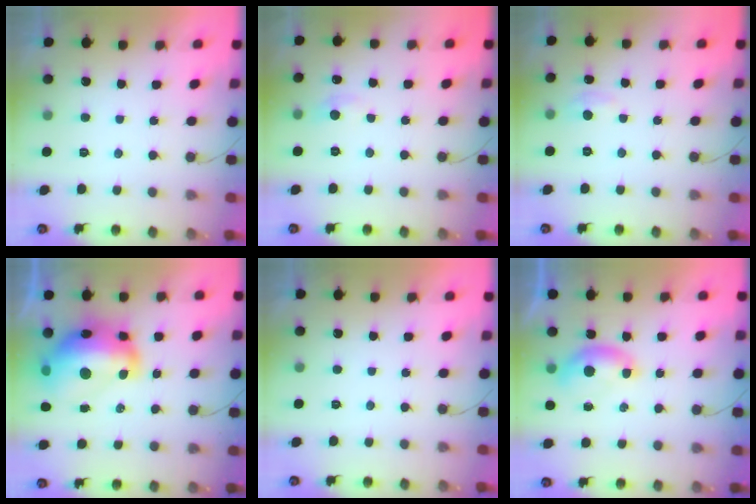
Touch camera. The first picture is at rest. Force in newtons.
{"total": 4.9, "press": 4.9, "slide": 0.6}
{"total": 3.7, "press": 3.7, "slide": 0.5}
{"total": 21.7, "press": 21.7, "slide": 1.5}
{"total": 0.0}
{"total": 7.0, "press": 6.9, "slide": 0.8}